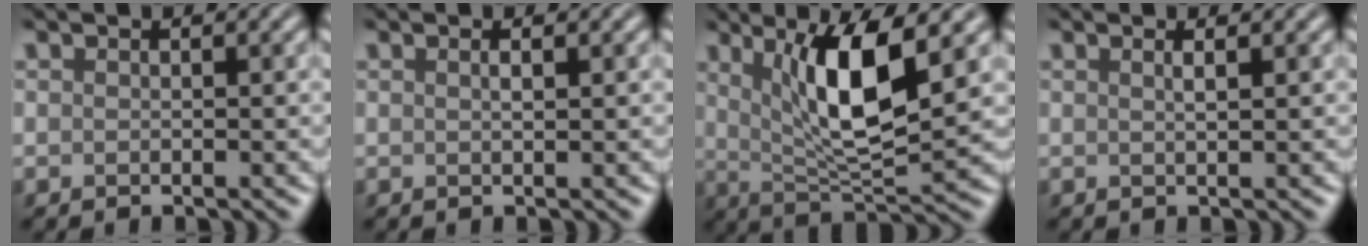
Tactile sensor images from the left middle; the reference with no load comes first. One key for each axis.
{"total": 0.9, "fx": 0.4, "fy": 0.3, "fz": 0.8, "tx": -0.008, "ty": 0.004, "tz": 0.003}
{"total": 7.9, "fx": 2.4, "fy": 2.0, "fz": 7.3, "tx": -0.123, "ty": -0.012, "tz": 0.047}
{"total": 1.3, "fx": 0.6, "fy": 0.5, "fz": 1.0, "tx": -0.006, "ty": 0.004, "tz": 0.001}